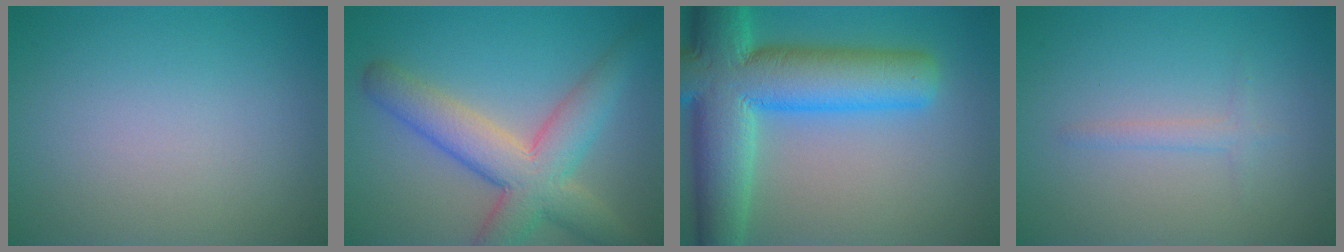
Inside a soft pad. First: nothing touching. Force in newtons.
{"total": 7.4, "press": 7.4, "slide": 0.7}
{"total": 12.8, "press": 12.8, "slide": 0.4}
{"total": 1.1, "press": 1.1, "slide": 0.1}